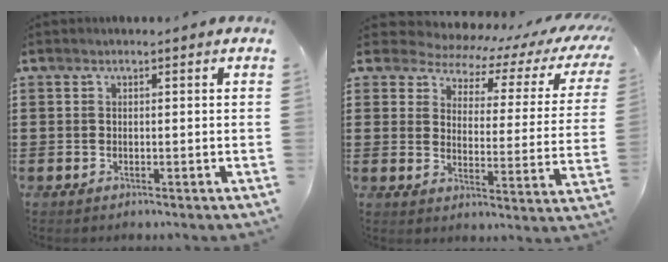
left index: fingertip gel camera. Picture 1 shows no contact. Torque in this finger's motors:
{"motor_torque": [2.14, 0.00, 0.20, -0.02]}